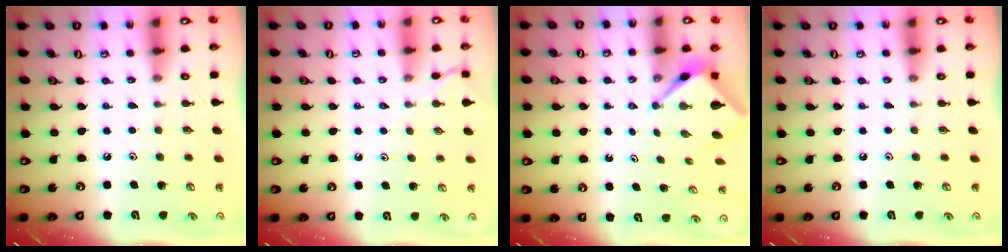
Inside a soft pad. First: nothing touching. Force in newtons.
{"total": 2.9, "press": 2.8, "slide": 0.6}
{"total": 2.5, "press": 2.5, "slide": 0.1}
{"total": 0.0}